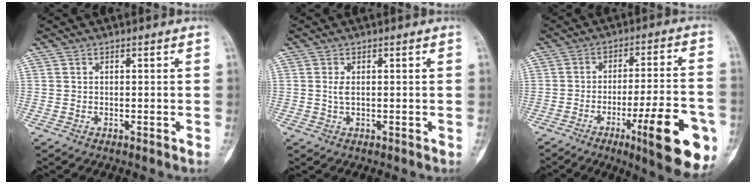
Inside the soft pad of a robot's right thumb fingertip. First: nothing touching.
{"total": 2.8, "force": [0.2, 1.2, 2.5], "torque": [-0.061, -0.001, 0.007]}
{"total": 19.0, "force": [-7.7, 3.9, 16.9], "torque": [-0.202, 0.019, -0.103]}